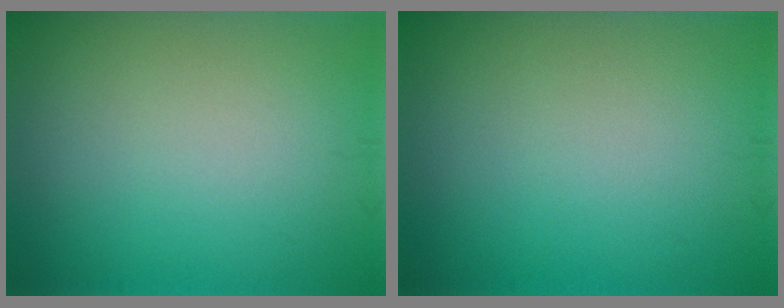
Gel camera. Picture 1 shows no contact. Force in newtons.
{"total": 0.0}